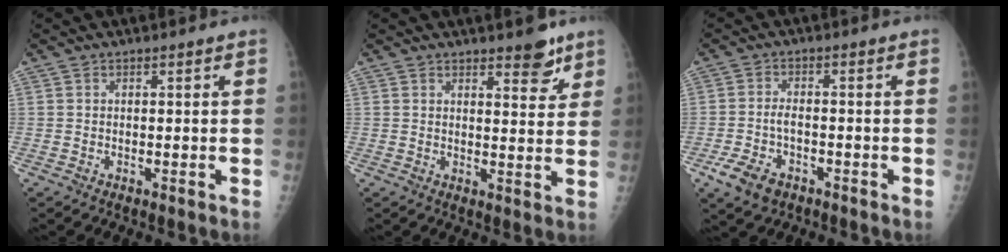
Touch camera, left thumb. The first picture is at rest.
{"total": 5.6, "force": [3.9, 2.1, 3.4], "torque": [-0.024, -0.026, 0.050]}
{"total": 6.5, "force": [-3.4, 3.7, 4.1], "torque": [-0.088, 0.012, -0.059]}